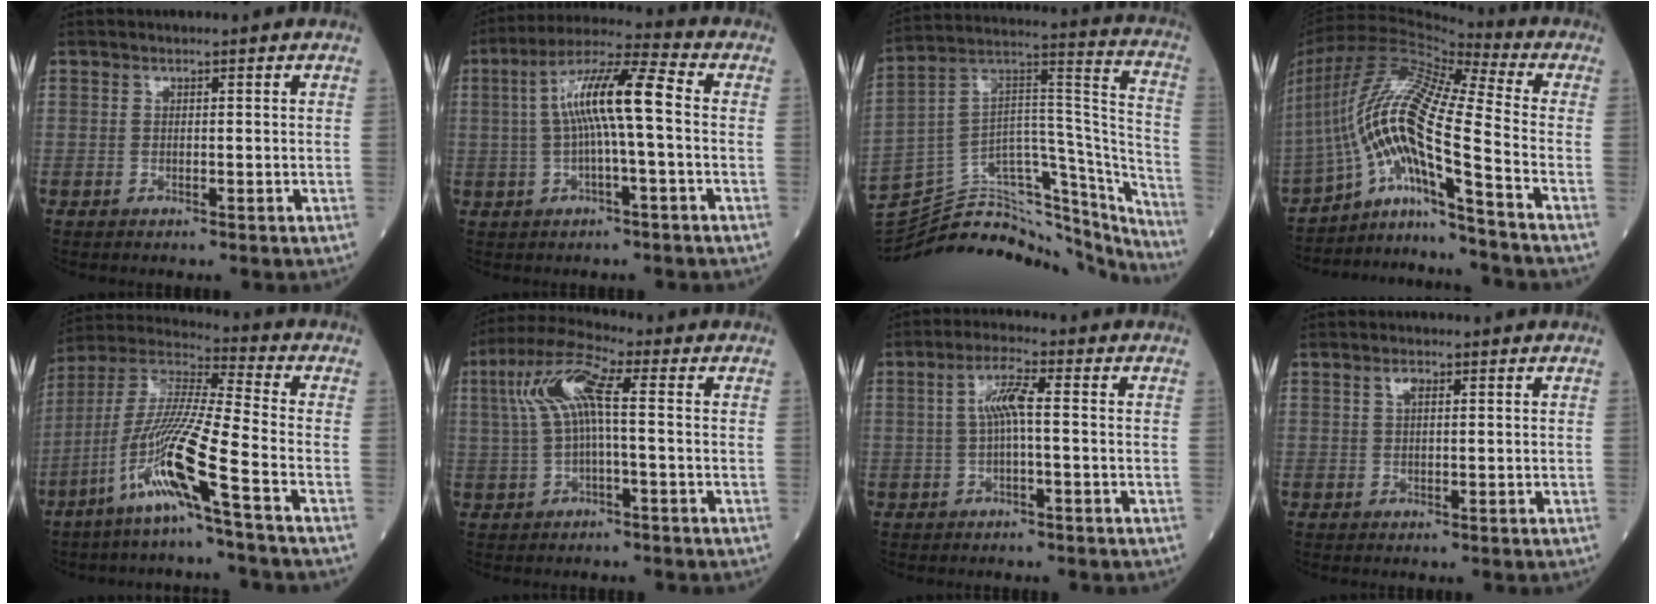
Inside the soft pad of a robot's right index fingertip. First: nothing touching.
{"total": 10.7, "force": [0.3, 0.8, 10.7], "torque": [-0.198, 0.027, 0.001]}
{"total": 35.0, "force": [-32.1, 8.0, 11.5], "torque": [-0.141, 0.031, -0.446]}
{"total": 17.2, "force": [-9.7, -0.4, 14.2], "torque": [-0.304, 0.024, -0.179]}
{"total": 14.0, "force": [-6.6, -1.2, 12.3], "torque": [-0.259, -0.016, -0.137]}
{"total": 8.6, "force": [1.3, 1.5, 8.4], "torque": [-0.178, 0.033, 0.022]}
{"total": 4.6, "force": [0.2, 0.5, 4.5], "torque": [-0.089, 0.012, 0.004]}
{"total": 1.5, "force": [0.7, 0.5, 1.1], "torque": [-0.023, 0.004, 0.013]}